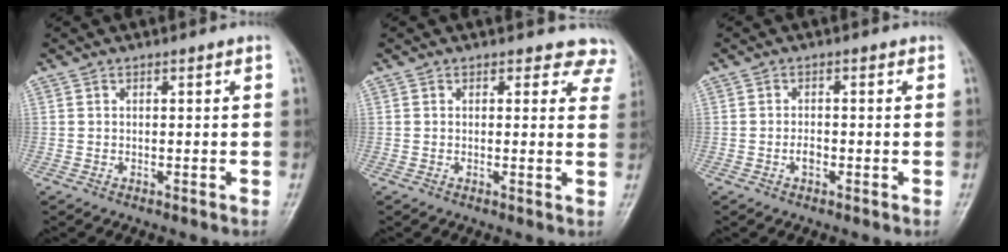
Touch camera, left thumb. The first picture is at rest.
{"total": 6.0, "force": [5.2, 2.8, 0.0], "torque": [0.051, -0.020, 0.024]}
{"total": 1.8, "force": [-0.9, 1.0, 1.2], "torque": [-0.009, 0.005, -0.015]}